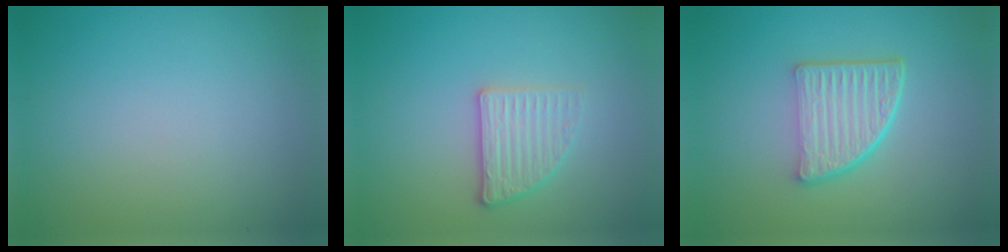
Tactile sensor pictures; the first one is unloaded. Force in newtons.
{"total": 2.6, "press": 2.3, "slide": 1.2}
{"total": 5.3, "press": 3.7, "slide": 3.8}